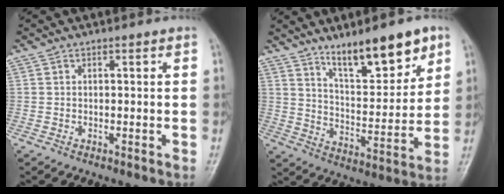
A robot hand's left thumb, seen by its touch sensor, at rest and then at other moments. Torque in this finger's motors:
{"motor_torque": [0.47, 0.25, 0.75, -0.81, 0.11]}